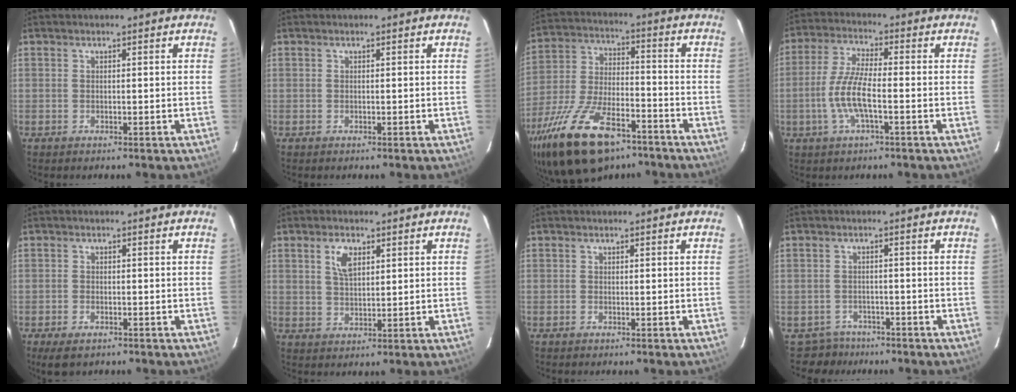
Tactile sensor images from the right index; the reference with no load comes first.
{"total": 0.0}
{"total": 22.6, "force": [-14.7, 9.9, 14.0], "torque": [-0.288, -0.027, -0.251]}
{"total": 8.6, "force": [-2.5, 1.9, 8.0], "torque": [-0.171, 0.000, -0.050]}
{"total": 4.0, "force": [-2.8, 1.7, 2.3], "torque": [-0.054, -0.013, -0.048]}
{"total": 4.6, "force": [2.0, 2.3, 3.4], "torque": [-0.060, 0.006, 0.040]}
{"total": 0.0}
{"total": 4.3, "force": [-3.4, 2.6, -0.6], "torque": [0.000, 0.012, -0.055]}